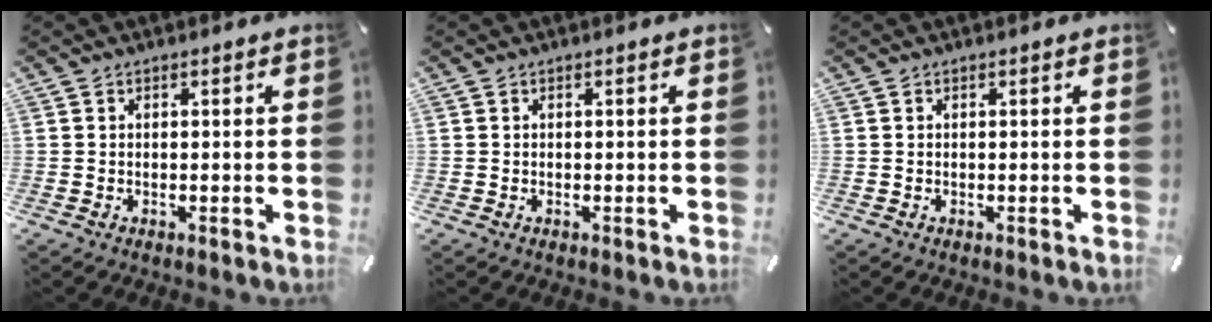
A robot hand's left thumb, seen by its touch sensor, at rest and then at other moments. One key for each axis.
{"total": 0.0}
{"total": 0.0}